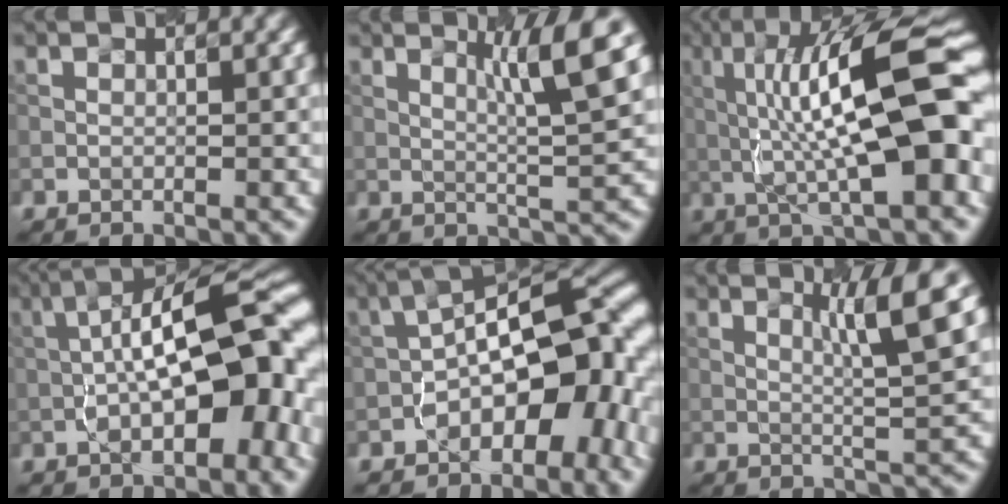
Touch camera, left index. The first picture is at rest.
{"total": 6.3, "force": [2.3, 0.4, 5.9], "torque": [-0.098, 0.007, 0.050]}
{"total": 13.4, "force": [0.8, 3.3, 13.0], "torque": [-0.197, 0.026, 0.012]}
{"total": 13.4, "force": [-1.5, 5.1, 12.3], "torque": [-0.165, 0.035, -0.020]}
{"total": 12.2, "force": [-2.8, 6.3, 10.0], "torque": [-0.116, 0.028, -0.053]}
{"total": 5.6, "force": [2.1, 0.2, 5.2], "torque": [-0.090, 0.004, 0.047]}